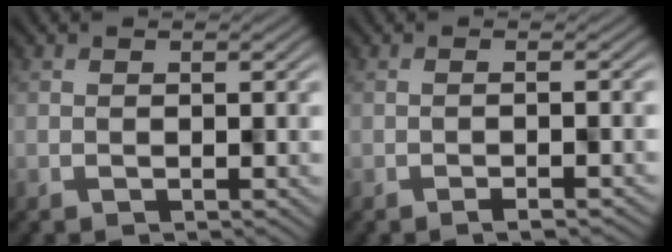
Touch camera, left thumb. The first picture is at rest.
{"total": 1.4, "force": [-1.2, 0.0, 0.7], "torque": [-0.007, 0.008, -0.026]}